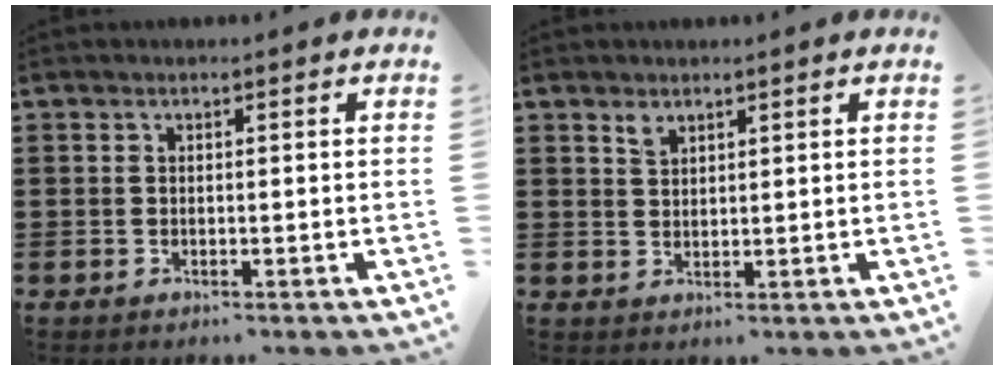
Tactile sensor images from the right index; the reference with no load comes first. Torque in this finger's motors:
{"motor_torque": [0.08, -0.07, 0.07, 0.03]}